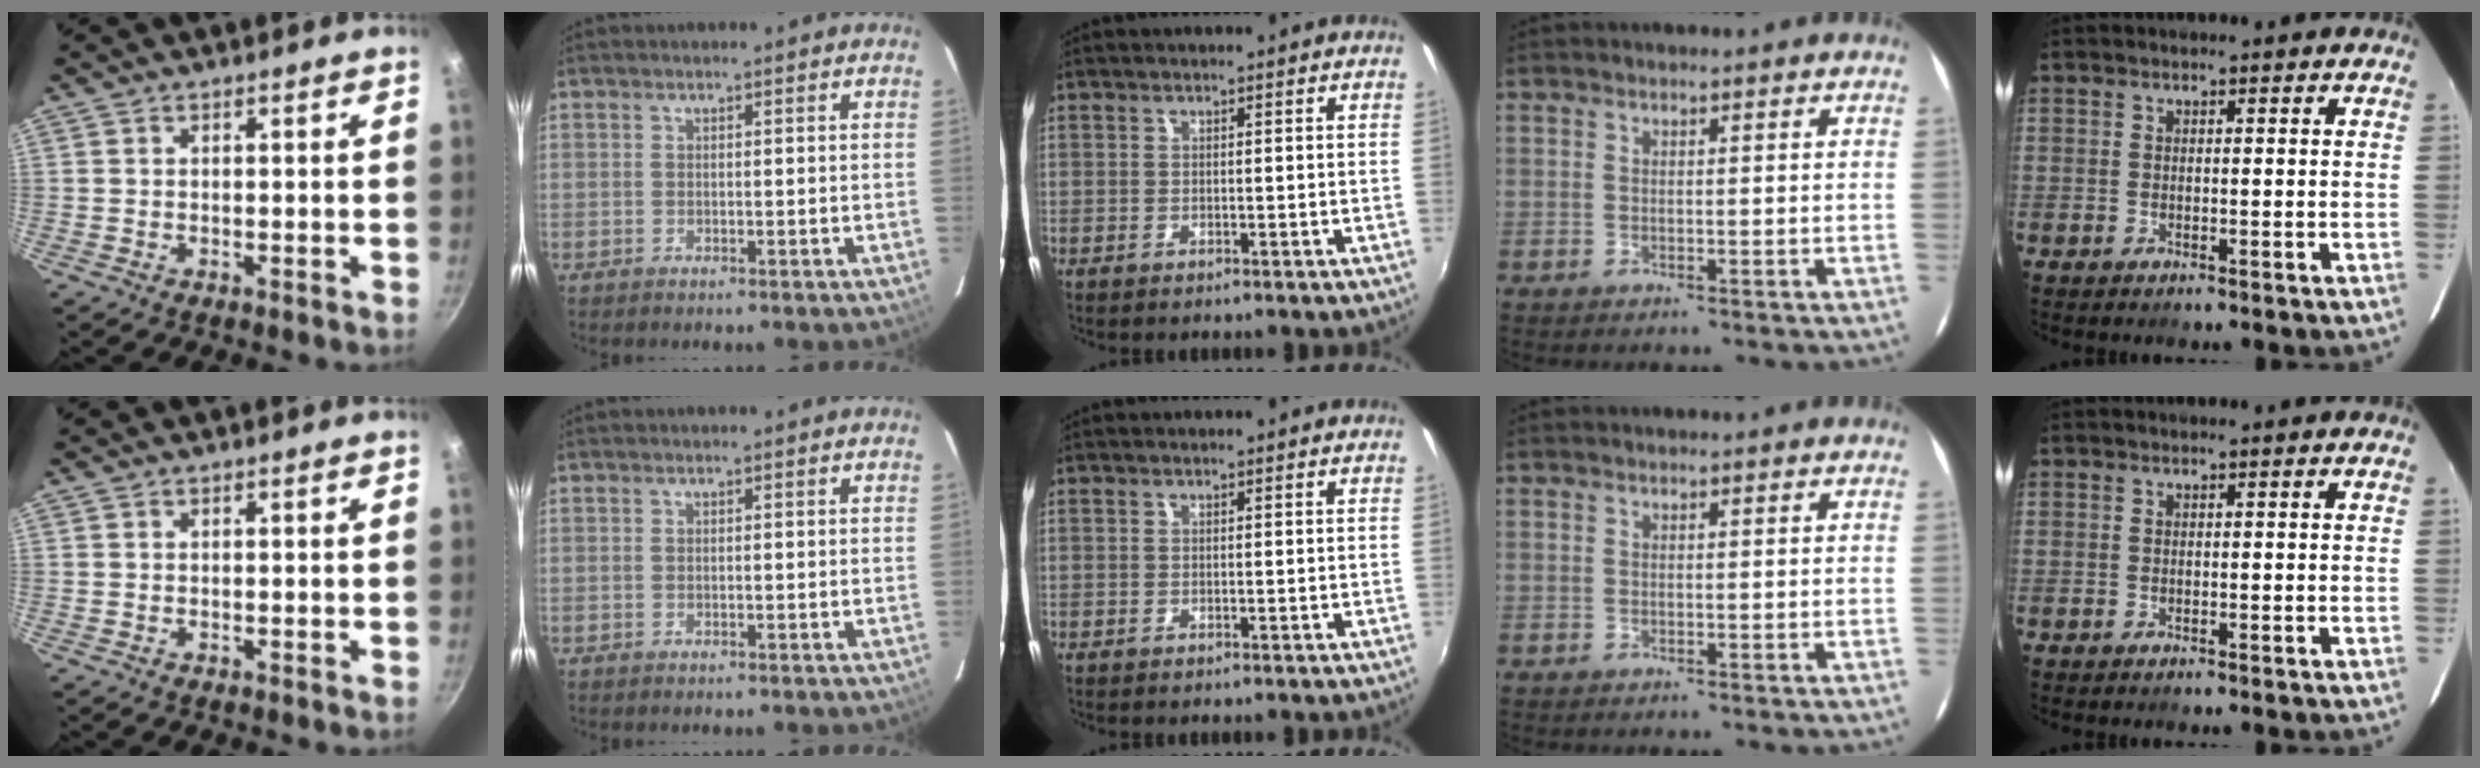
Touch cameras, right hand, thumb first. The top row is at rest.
{}